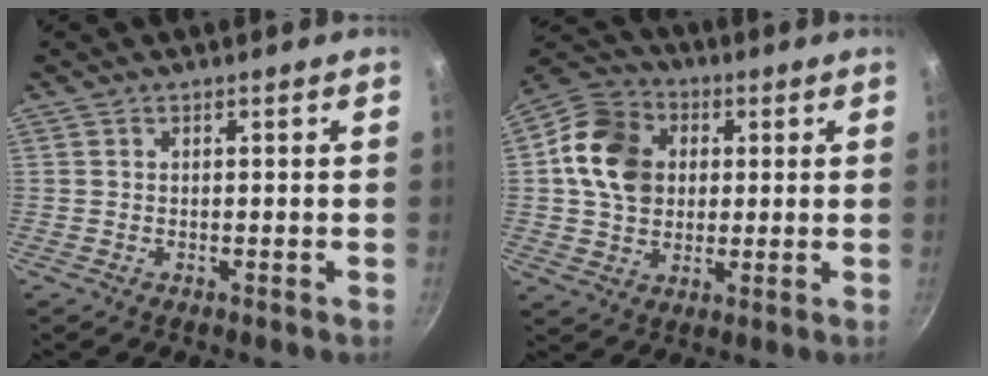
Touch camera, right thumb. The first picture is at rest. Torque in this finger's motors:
{"motor_torque": [0.02, 0.16, 1.13, 0.51, 0.07]}